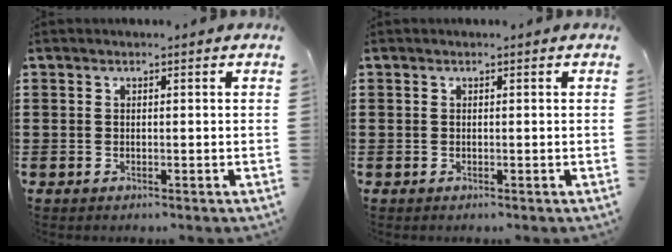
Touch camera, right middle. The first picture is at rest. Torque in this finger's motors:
{"motor_torque": [0.26, 0.25, 0.00, 0.00]}